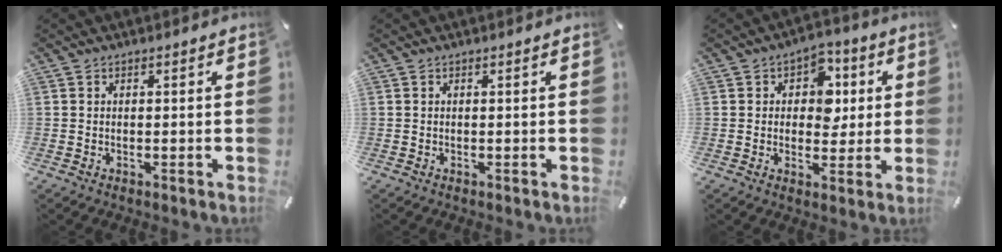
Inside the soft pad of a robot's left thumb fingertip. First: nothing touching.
{"total": 0.0}
{"total": 8.1, "force": [1.0, 6.8, 4.4], "torque": [-0.052, 0.004, 0.012]}